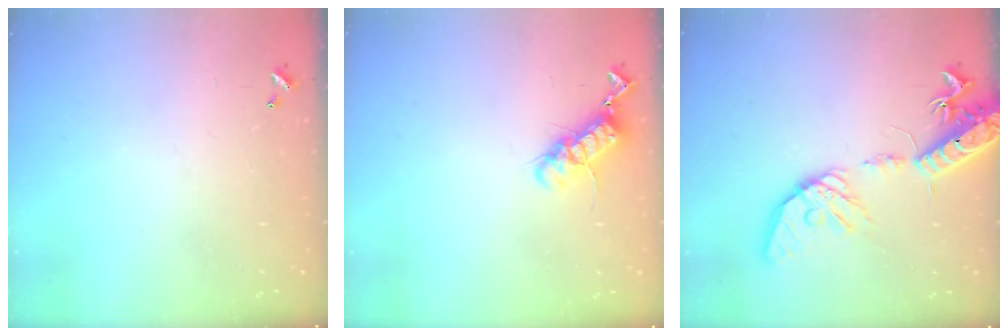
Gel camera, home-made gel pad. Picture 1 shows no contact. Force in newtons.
{"total": 12.0, "press": 12.0, "slide": 1.3}
{"total": 19.4, "press": 19.1, "slide": 3.3}